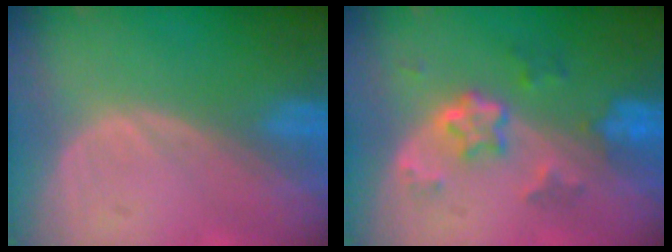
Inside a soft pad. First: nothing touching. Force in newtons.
{"total": 6.0, "press": 5.4, "slide": 2.6}